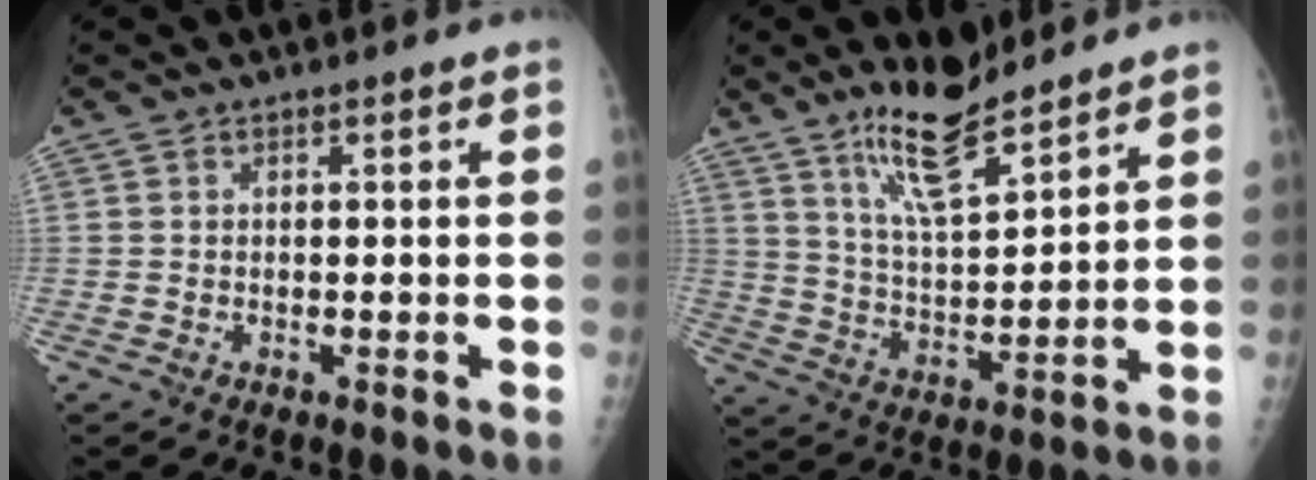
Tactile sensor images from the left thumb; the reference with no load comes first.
{"total": 11.6, "force": [8.9, 2.8, 6.9], "torque": [-0.111, -0.065, 0.169]}